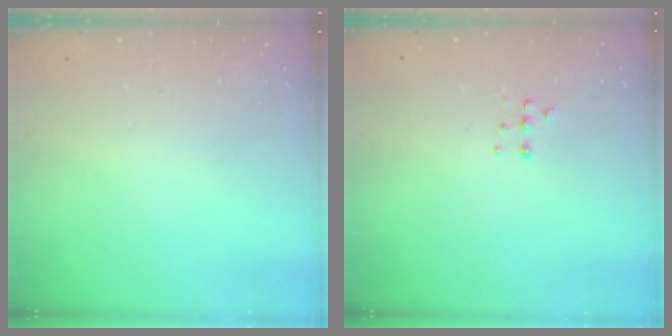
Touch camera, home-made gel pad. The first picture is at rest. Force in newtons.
{"total": 5.7, "press": 5.6, "slide": 1.0}